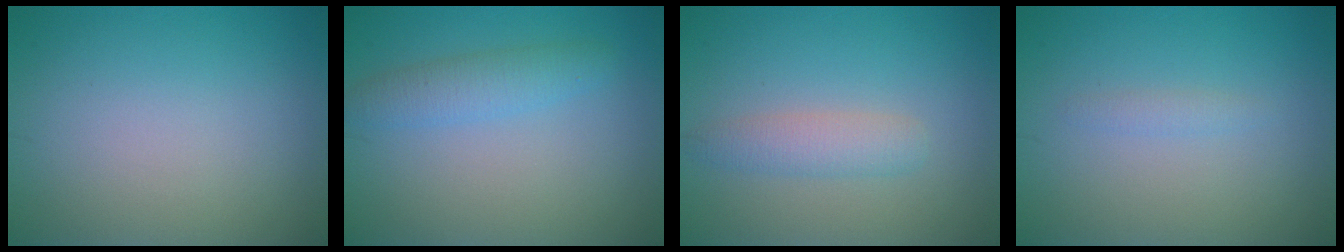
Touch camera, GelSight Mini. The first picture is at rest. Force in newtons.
{"total": 2.4, "press": 2.4, "slide": 0.1}
{"total": 2.3, "press": 2.3, "slide": 0.1}
{"total": 0.8, "press": 0.8, "slide": 0.0}